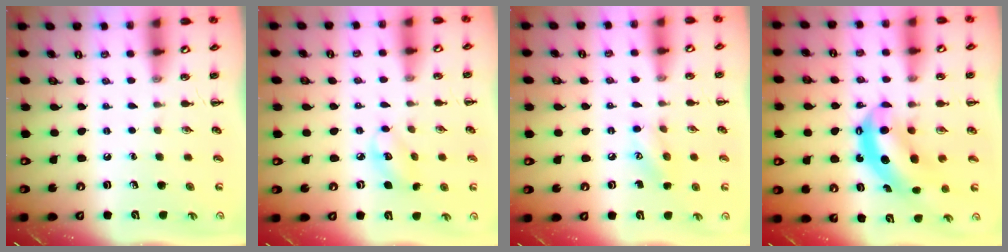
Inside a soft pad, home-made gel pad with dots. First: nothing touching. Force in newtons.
{"total": 5.5, "press": 5.5, "slide": 0.9}
{"total": 7.7, "press": 7.6, "slide": 1.0}
{"total": 7.4, "press": 7.2, "slide": 1.8}